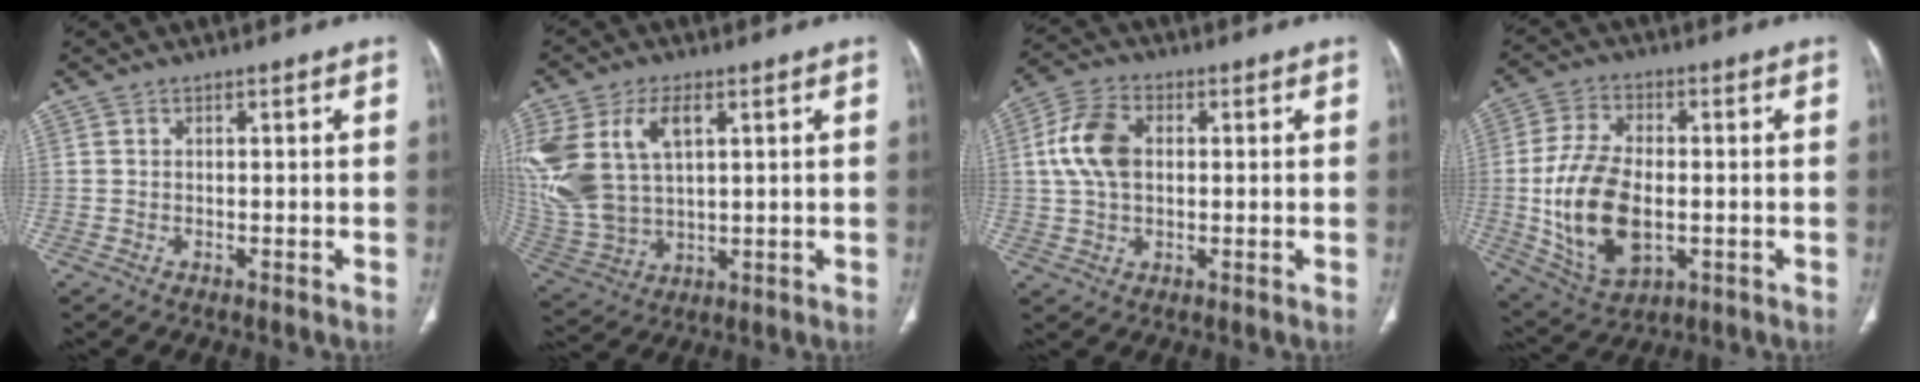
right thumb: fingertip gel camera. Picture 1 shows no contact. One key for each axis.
{"total": 18.4, "fx": 5.6, "fy": 10.9, "fz": 13.7, "tx": -0.317, "ty": -0.008, "tz": 0.120}
{"total": 9.4, "fx": 1.2, "fy": 6.1, "fz": 7.0, "tx": -0.142, "ty": 0.016, "tz": 0.022}
{"total": 16.2, "fx": -1.9, "fy": 9.4, "fz": 13.1, "tx": -0.251, "ty": 0.000, "tz": -0.021}